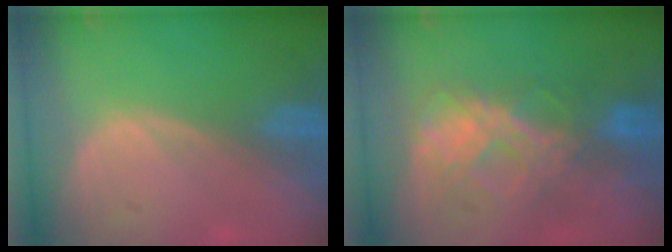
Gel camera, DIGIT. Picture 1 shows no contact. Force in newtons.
{"total": 7.8, "press": 7.3, "slide": 2.8}